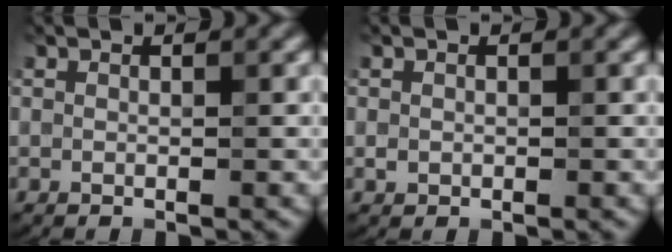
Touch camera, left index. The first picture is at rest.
{"total": 0.6, "force": [-0.1, 0.6, 0.2], "torque": [0.000, -0.004, -0.002]}